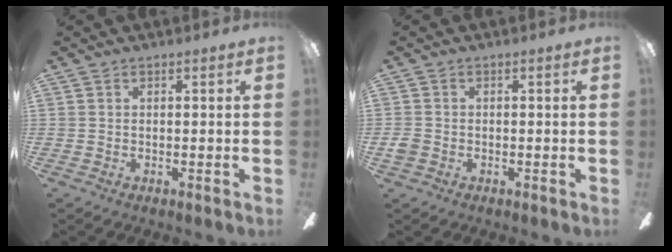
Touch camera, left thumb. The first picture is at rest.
{"total": 2.0, "force": [-0.9, 1.5, 0.8], "torque": [-0.012, 0.005, -0.018]}